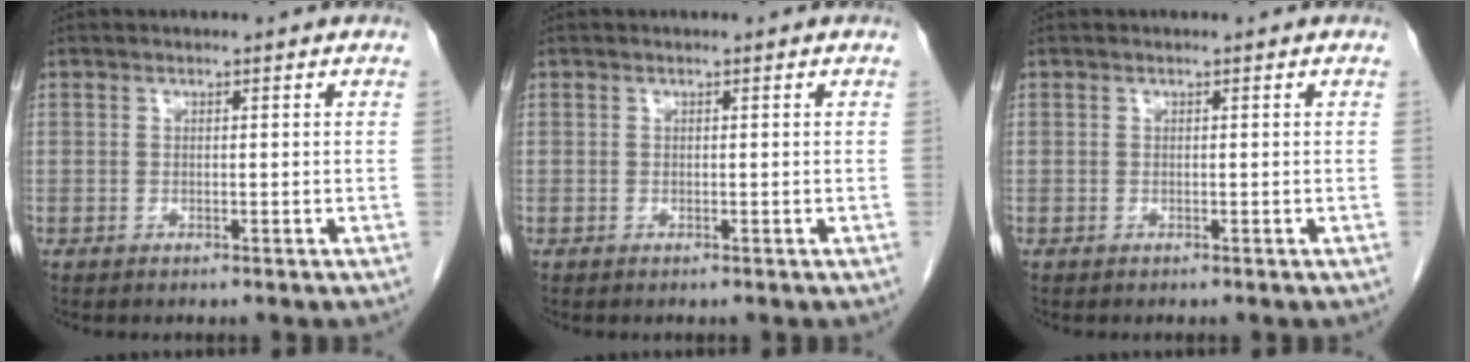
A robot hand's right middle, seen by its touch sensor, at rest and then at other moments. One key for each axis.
{"total": 0.0}
{"total": 0.0}